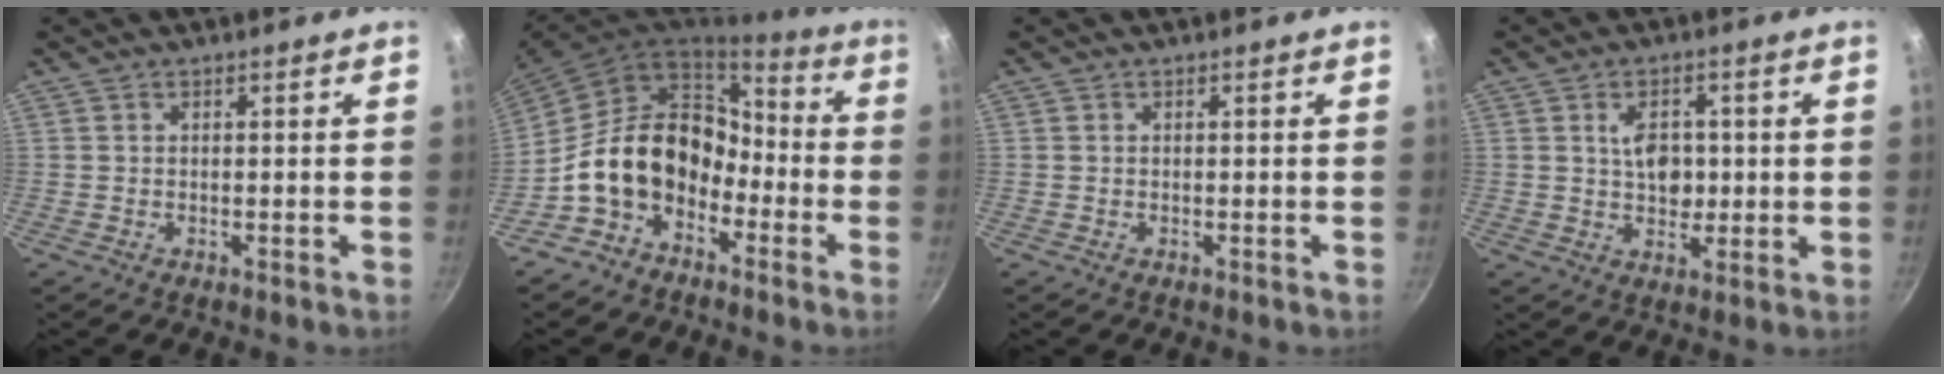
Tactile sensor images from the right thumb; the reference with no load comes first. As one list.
[{"total": 15.7, "force": [-5.7, 11.6, 8.8], "torque": [-0.113, 0.070, -0.113]}, {"total": 0.0}, {"total": 6.5, "force": [0.9, 4.4, 4.6], "torque": [-0.047, -0.005, 0.012]}]